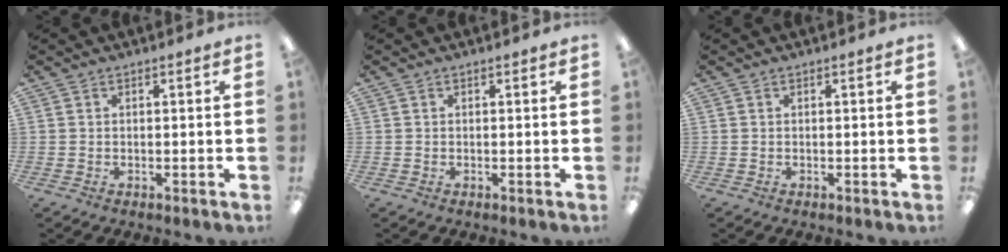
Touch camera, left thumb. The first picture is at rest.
{"total": 0.0}
{"total": 0.0}